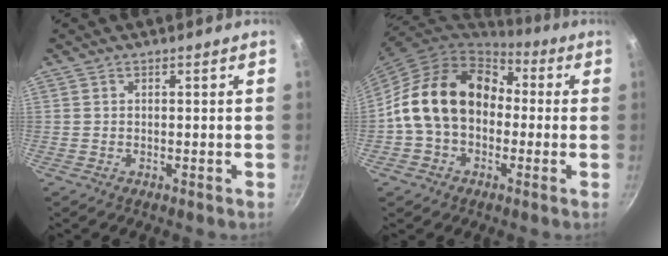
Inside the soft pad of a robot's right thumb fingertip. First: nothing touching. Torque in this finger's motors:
{"motor_torque": [2.23, 2.25, 1.23, -1.18, 0.37]}